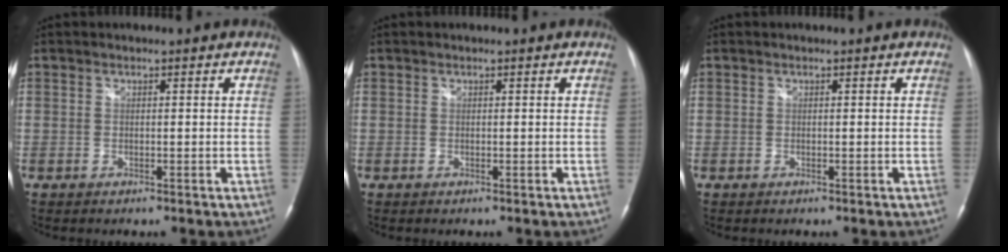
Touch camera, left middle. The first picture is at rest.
{"total": 0.0}
{"total": 0.0}